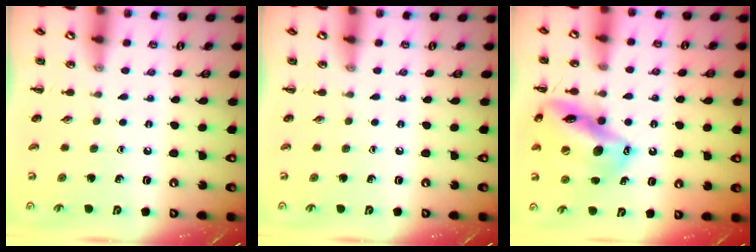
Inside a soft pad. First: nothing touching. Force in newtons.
{"total": 0.0}
{"total": 17.8, "press": 17.2, "slide": 4.6}